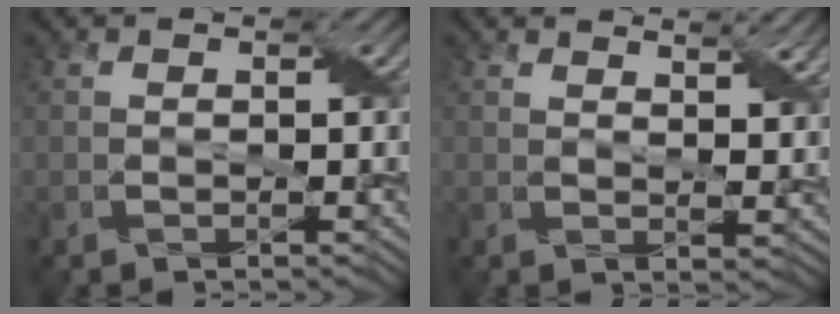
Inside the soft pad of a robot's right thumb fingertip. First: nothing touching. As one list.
[{"total": 3.8, "force": [3.1, 0.2, 2.3], "torque": [-0.043, -0.002, 0.059]}]